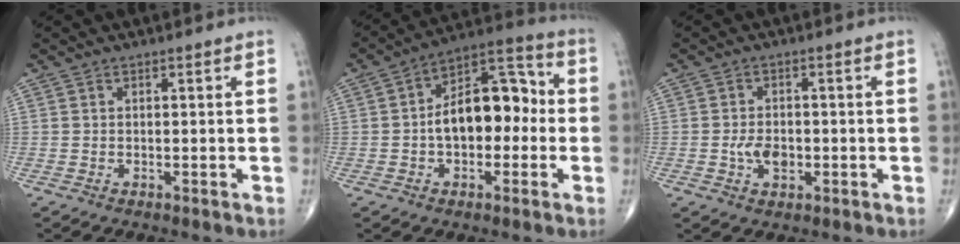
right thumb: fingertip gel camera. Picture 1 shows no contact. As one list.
[{"total": 14.6, "force": [-0.8, 8.7, 11.8], "torque": [-0.156, 0.045, -0.024]}, {"total": 4.4, "force": [-1.0, 2.9, 3.3], "torque": [-0.048, 0.002, -0.016]}]